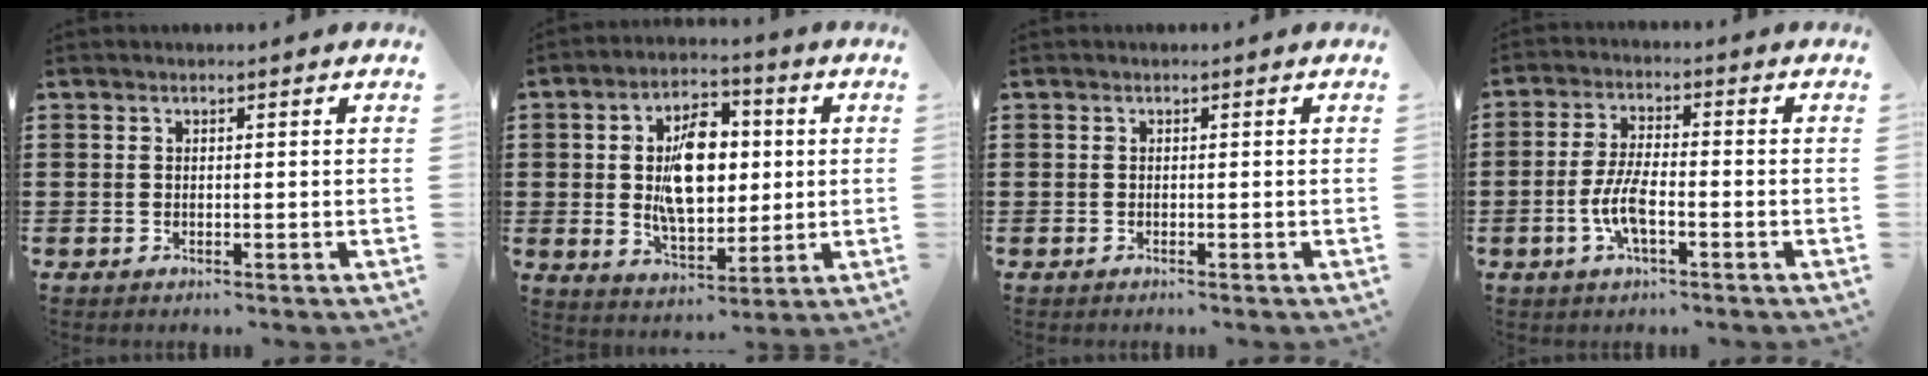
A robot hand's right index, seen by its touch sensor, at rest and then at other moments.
{"total": 10.8, "force": [1.0, 6.1, 8.9], "torque": [-0.172, 0.008, 0.015]}
{"total": 0.0}
{"total": 6.2, "force": [-1.9, 1.8, 5.6], "torque": [-0.130, -0.008, -0.041]}